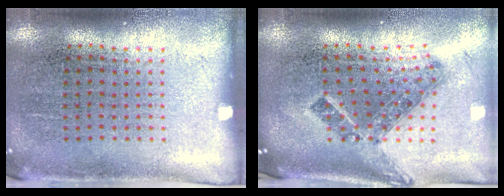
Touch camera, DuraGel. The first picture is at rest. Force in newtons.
{"total": 1.5, "press": 1.1, "slide": 1.0}